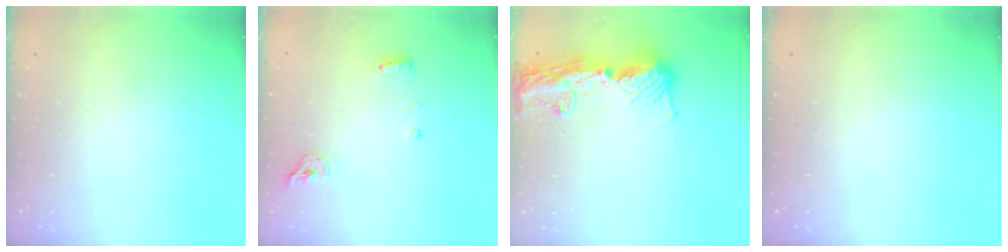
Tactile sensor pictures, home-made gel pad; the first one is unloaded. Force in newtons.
{"total": 8.1, "press": 7.2, "slide": 3.7}
{"total": 13.9, "press": 13.8, "slide": 1.2}
{"total": 0.0}